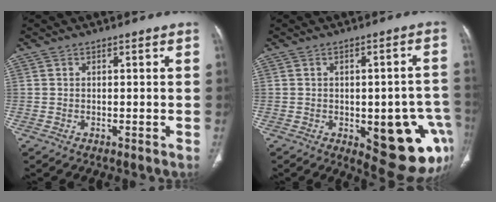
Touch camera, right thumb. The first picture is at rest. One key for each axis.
{"total": 16.8, "fx": -5.2, "fy": 7.1, "fz": 14.3, "tx": -0.130, "ty": 0.021, "tz": -0.040}